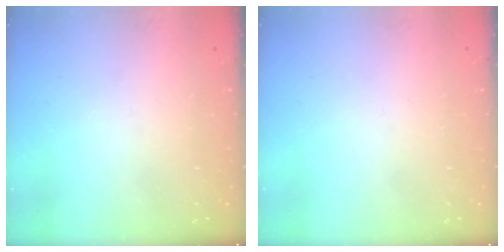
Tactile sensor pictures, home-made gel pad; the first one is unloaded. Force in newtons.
{"total": 1.8, "press": 1.8, "slide": 0.1}